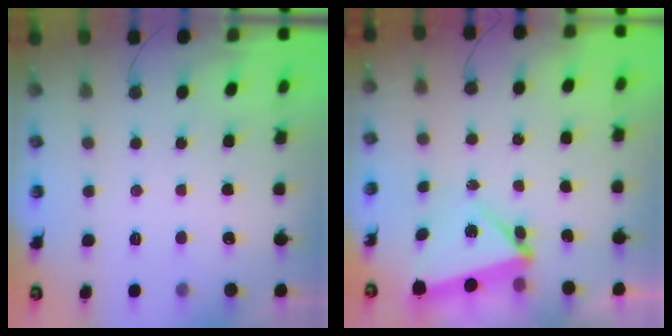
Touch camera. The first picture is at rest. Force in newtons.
{"total": 6.0, "press": 5.8, "slide": 1.7}